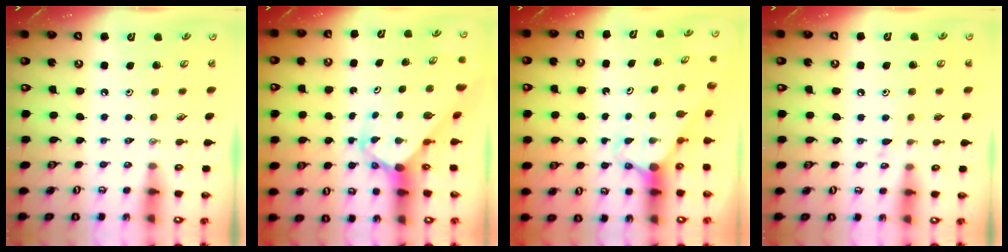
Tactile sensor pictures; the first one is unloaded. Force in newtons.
{"total": 3.0, "press": 2.9, "slide": 0.4}
{"total": 2.8, "press": 2.8, "slide": 0.0}
{"total": 5.8, "press": 5.8, "slide": 0.1}